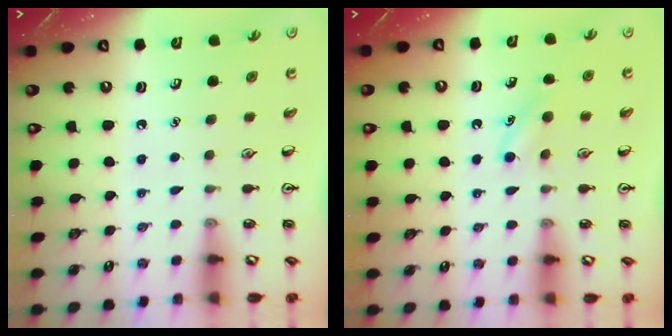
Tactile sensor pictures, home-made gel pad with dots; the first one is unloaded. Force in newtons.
{"total": 4.5, "press": 4.2, "slide": 1.4}